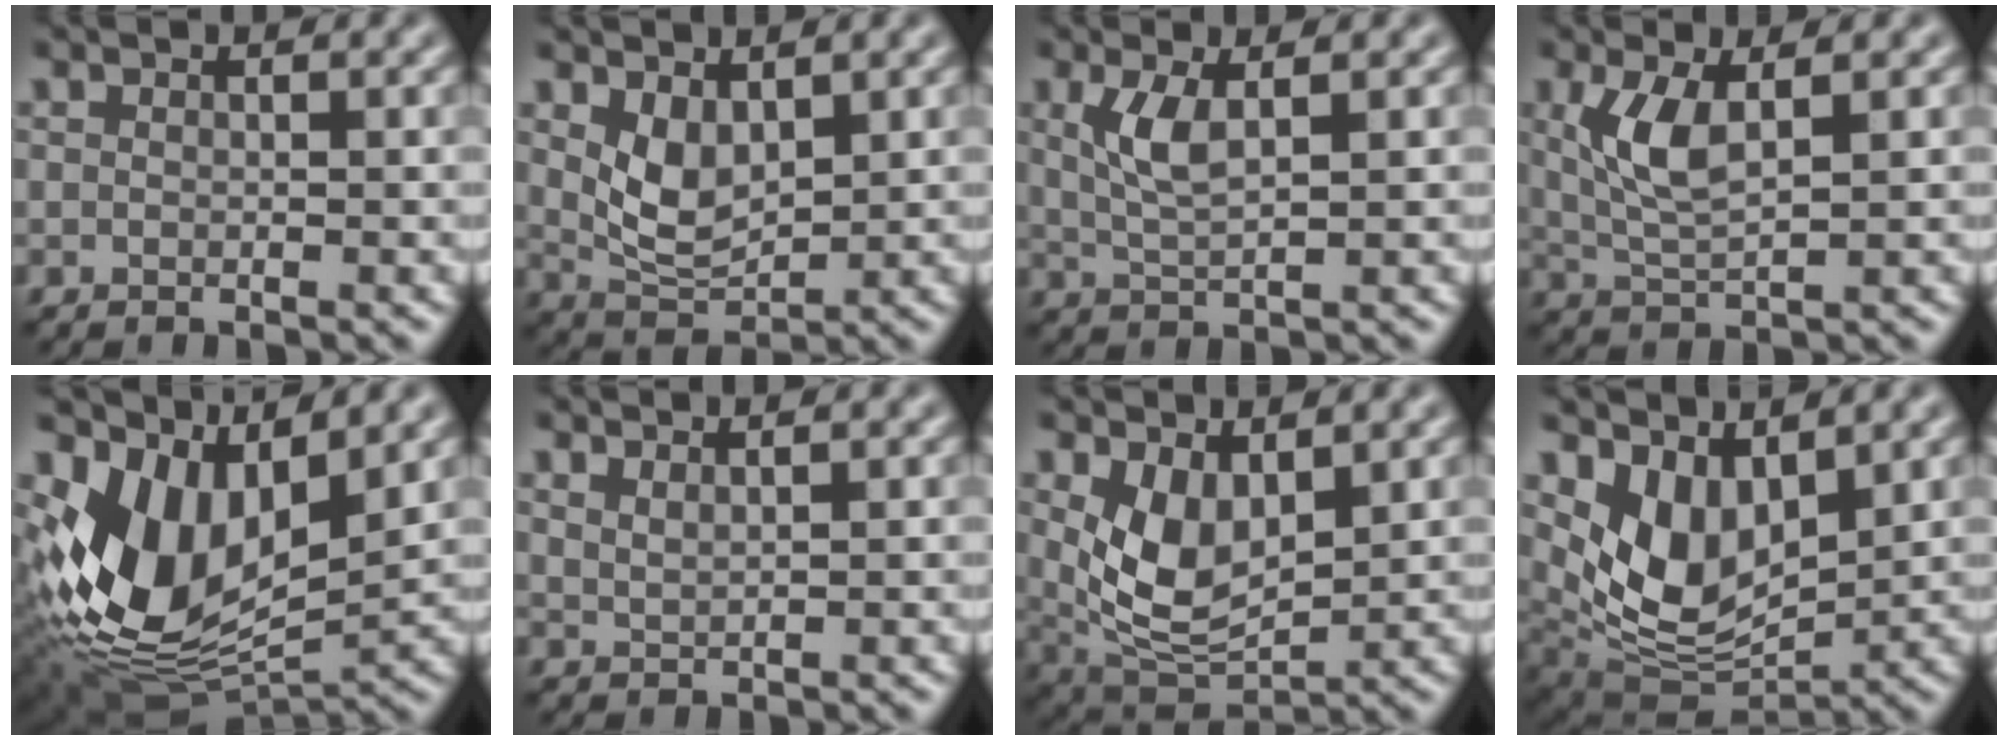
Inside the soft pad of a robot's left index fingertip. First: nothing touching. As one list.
[{"total": 3.5, "force": [1.1, 2.0, 2.6], "torque": [-0.058, -0.010, 0.025]}, {"total": 2.9, "force": [0.7, 0.9, 2.6], "torque": [-0.061, -0.002, 0.015]}, {"total": 3.8, "force": [0.8, 1.4, 3.5], "torque": [-0.081, -0.003, 0.017]}, {"total": 11.3, "force": [1.7, 6.9, 8.8], "torque": [-0.185, -0.016, 0.030]}, {"total": 1.3, "force": [1.1, 0.2, 0.6], "torque": [-0.011, 0.001, 0.018]}, {"total": 5.5, "force": [1.2, 3.1, 4.4], "torque": [-0.094, -0.017, 0.031]}, {"total": 6.5, "force": [2.7, 3.6, 4.8], "torque": [-0.108, -0.023, 0.049]}]